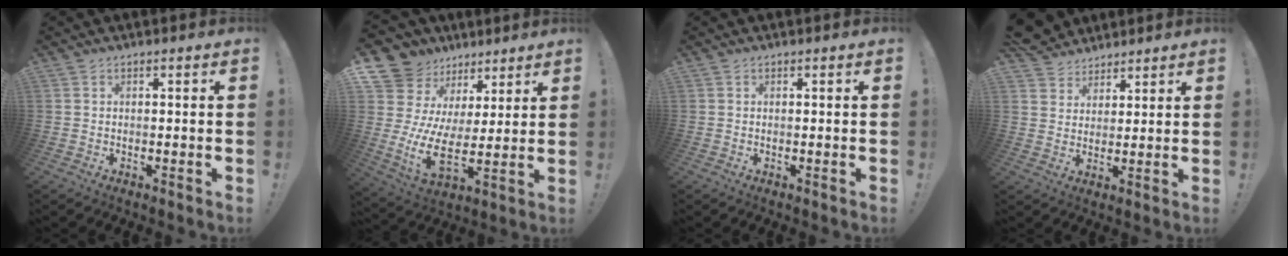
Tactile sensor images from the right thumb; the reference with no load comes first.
{"total": 11.9, "force": [3.9, 8.8, 7.0], "torque": [-0.158, -0.052, 0.070]}
{"total": 0.0}
{"total": 7.0, "force": [5.5, 4.4, 0.4], "torque": [-0.014, -0.041, 0.109]}